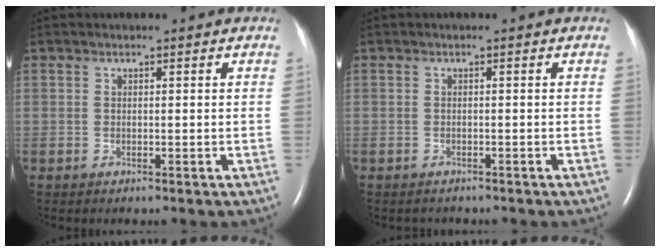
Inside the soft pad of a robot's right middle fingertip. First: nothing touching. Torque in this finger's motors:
{"motor_torque": [-0.04, -0.04, 0.00, 0.02]}